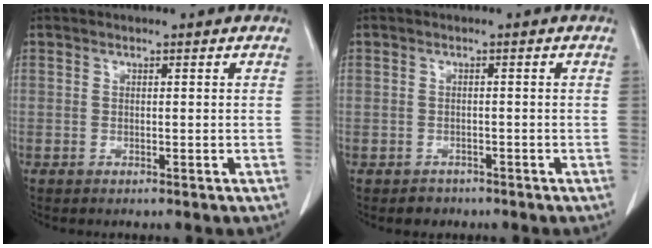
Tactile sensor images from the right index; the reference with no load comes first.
{"total": 2.0, "force": [-1.3, 1.6, -0.2], "torque": [-0.002, 0.007, -0.021]}